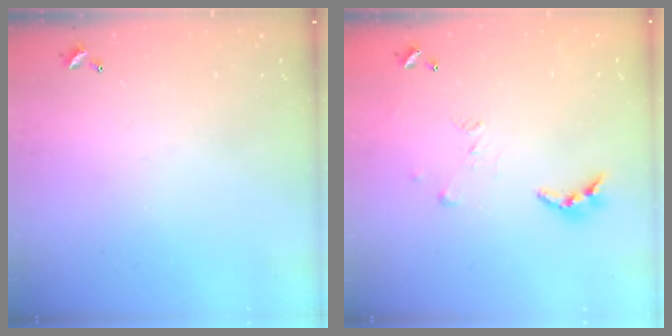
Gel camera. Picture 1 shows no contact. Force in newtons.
{"total": 8.1, "press": 8.1, "slide": 0.7}